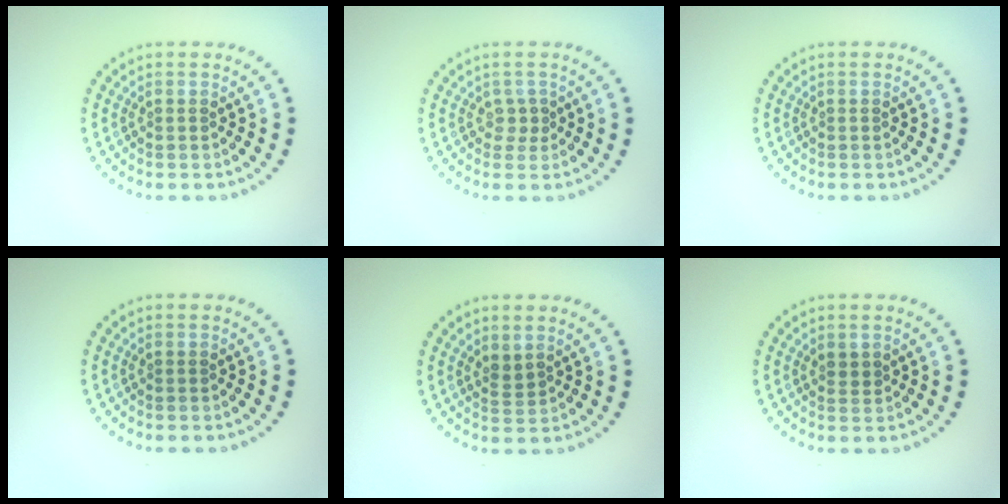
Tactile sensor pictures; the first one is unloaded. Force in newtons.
{"total": 1.0, "press": 0.8, "slide": 0.5}
{"total": 0.0}
{"total": 0.0}
{"total": 1.3, "press": 1.1, "slide": 0.8}
{"total": 1.0, "press": 0.9, "slide": 0.5}